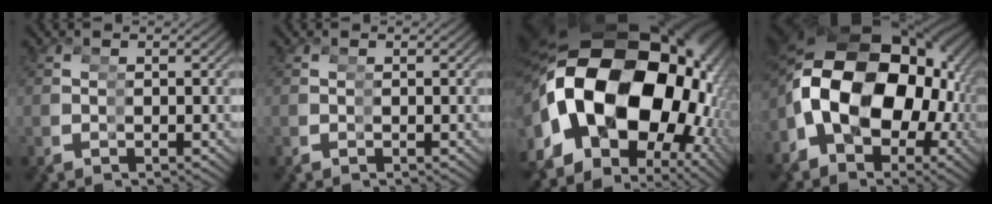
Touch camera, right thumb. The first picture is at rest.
{"total": 0.0}
{"total": 27.5, "force": [1.5, 18.3, 20.5], "torque": [-0.367, -0.021, 0.038]}
{"total": 21.9, "force": [-0.4, 15.8, 15.2], "torque": [-0.302, -0.040, 0.014]}